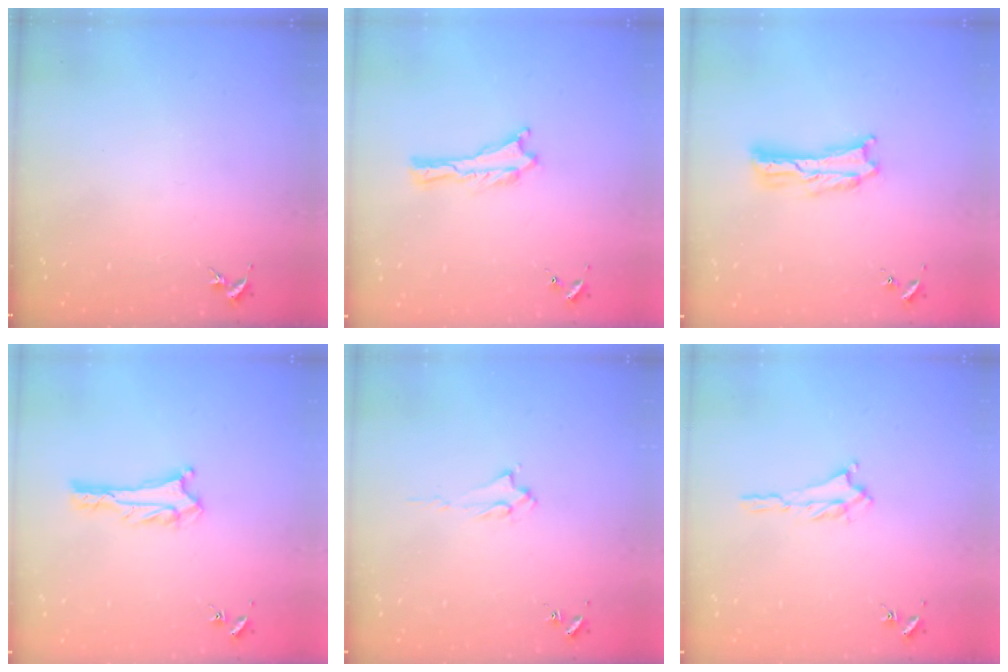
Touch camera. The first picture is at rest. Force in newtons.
{"total": 0.0}
{"total": 1.7, "press": 1.7, "slide": 0.3}
{"total": 3.4, "press": 3.4, "slide": 0.2}
{"total": 1.9, "press": 1.8, "slide": 0.4}
{"total": 1.2, "press": 1.1, "slide": 0.5}